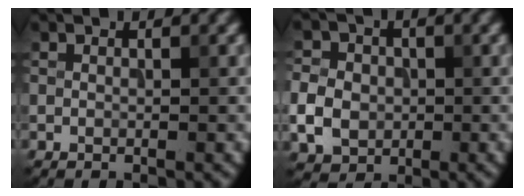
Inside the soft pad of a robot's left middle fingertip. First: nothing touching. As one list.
[{"total": 4.2, "force": [-0.8, 3.6, 2.0], "torque": [-0.039, 0.001, -0.019]}]